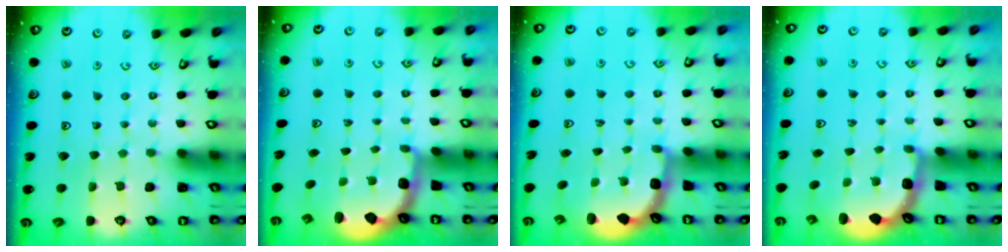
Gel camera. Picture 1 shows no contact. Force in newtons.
{"total": 2.4, "press": 1.1, "slide": 2.1}
{"total": 2.8, "press": 2.3, "slide": 1.7}
{"total": 2.7, "press": 2.1, "slide": 1.7}